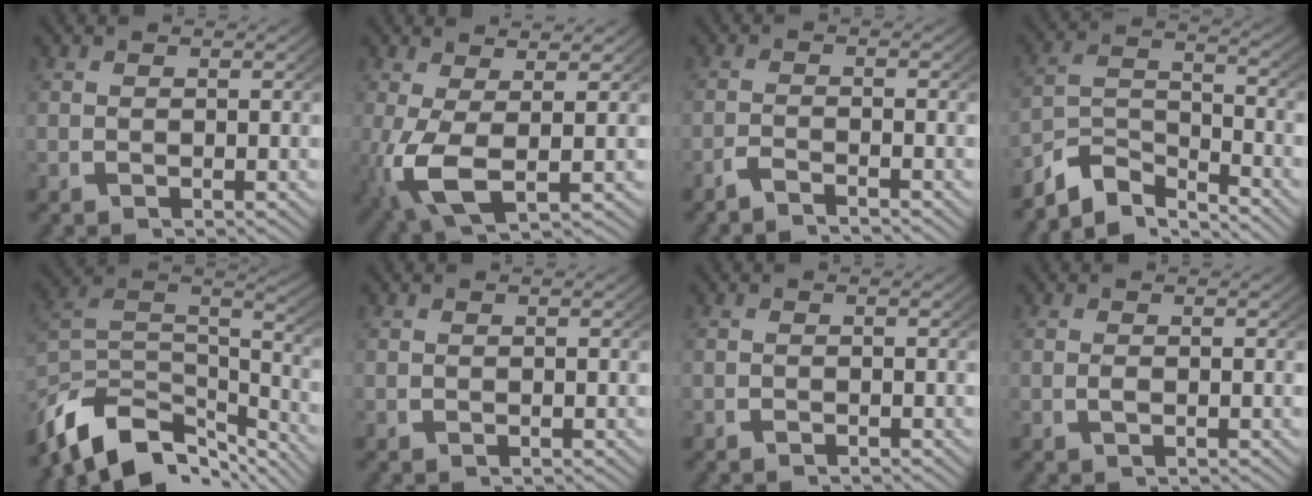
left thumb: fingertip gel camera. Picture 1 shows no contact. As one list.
[{"total": 6.9, "force": [-0.5, 3.8, 5.8], "torque": [-0.151, -0.033, 0.010]}, {"total": 2.0, "force": [-1.9, 0.3, 0.5], "torque": [-0.008, 0.002, -0.043]}, {"total": 7.6, "force": [-5.0, 4.4, 3.8], "torque": [-0.082, -0.024, -0.084]}, {"total": 11.9, "force": [-5.5, 7.1, 7.7], "torque": [-0.169, -0.035, -0.077]}, {"total": 0.0}, {"total": 0.6, "force": [-0.6, 0.0, 0.1], "torque": [0.003, 0.000, -0.014]}, {"total": 0.5, "force": [-0.2, 0.2, 0.5], "torque": [-0.011, -0.001, -0.002]}]